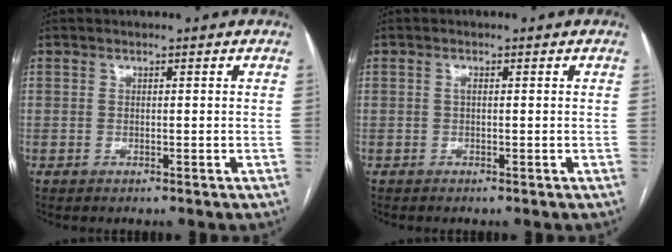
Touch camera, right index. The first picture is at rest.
{"total": 0.6, "force": [0.1, 0.2, 0.6], "torque": [-0.012, 0.001, -0.001]}